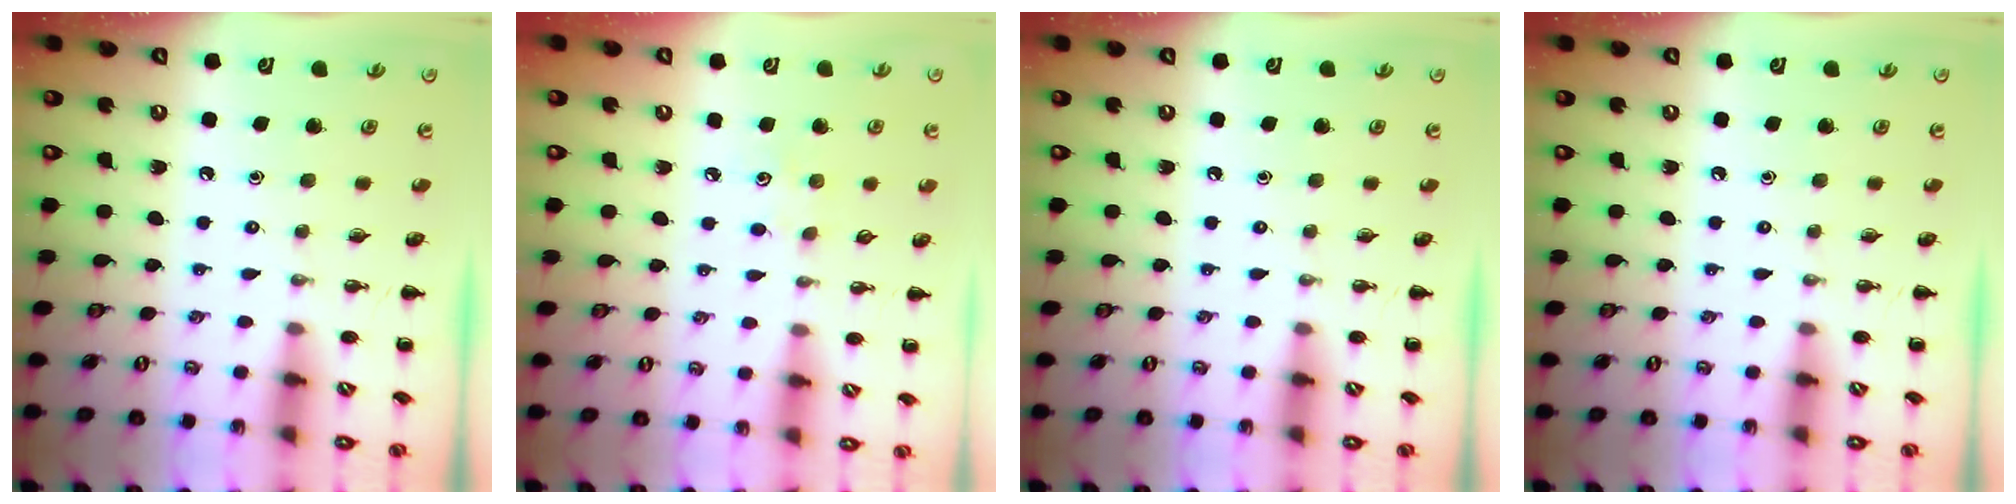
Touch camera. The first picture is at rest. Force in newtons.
{"total": 3.0, "press": 2.9, "slide": 0.8}
{"total": 0.0}
{"total": 0.0}